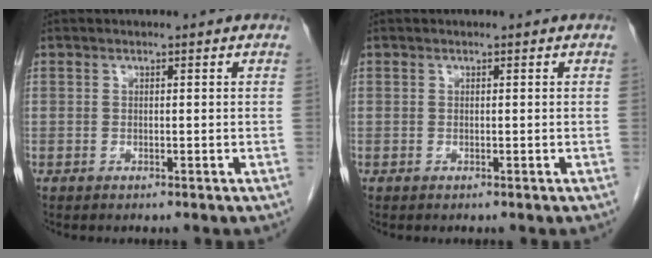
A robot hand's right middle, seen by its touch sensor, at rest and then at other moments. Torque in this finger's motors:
{"motor_torque": [0.00, 0.00, 0.00, 0.00]}